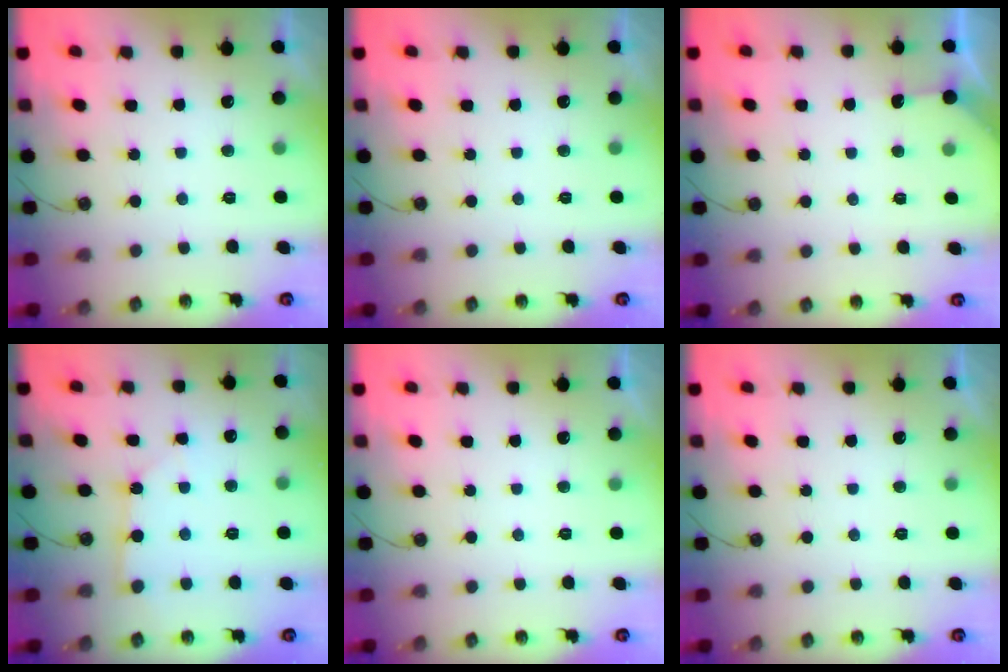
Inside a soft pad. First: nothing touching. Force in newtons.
{"total": 0.0}
{"total": 2.9, "press": 2.9, "slide": 0.4}
{"total": 3.0, "press": 2.9, "slide": 0.3}
{"total": 0.0}
{"total": 0.0}